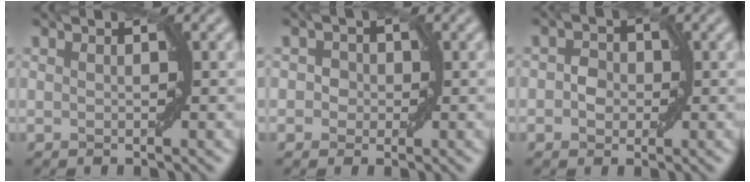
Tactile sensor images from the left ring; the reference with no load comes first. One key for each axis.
{"total": 1.8, "fx": 0.2, "fy": 1.7, "fz": 0.6, "tx": 0.004, "ty": 0.006, "tz": -0.009}
{"total": 2.0, "fx": -0.2, "fy": 1.8, "fz": 0.9, "tx": -0.013, "ty": 0.004, "tz": -0.007}